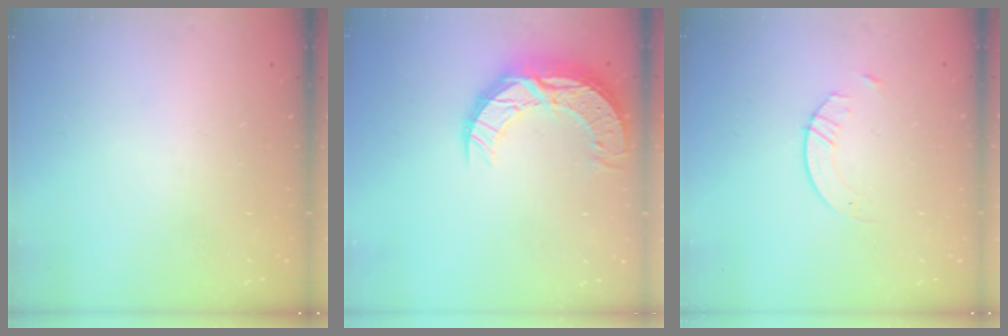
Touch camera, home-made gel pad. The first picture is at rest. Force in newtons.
{"total": 11.9, "press": 11.9, "slide": 0.9}
{"total": 2.9, "press": 2.9, "slide": 0.3}